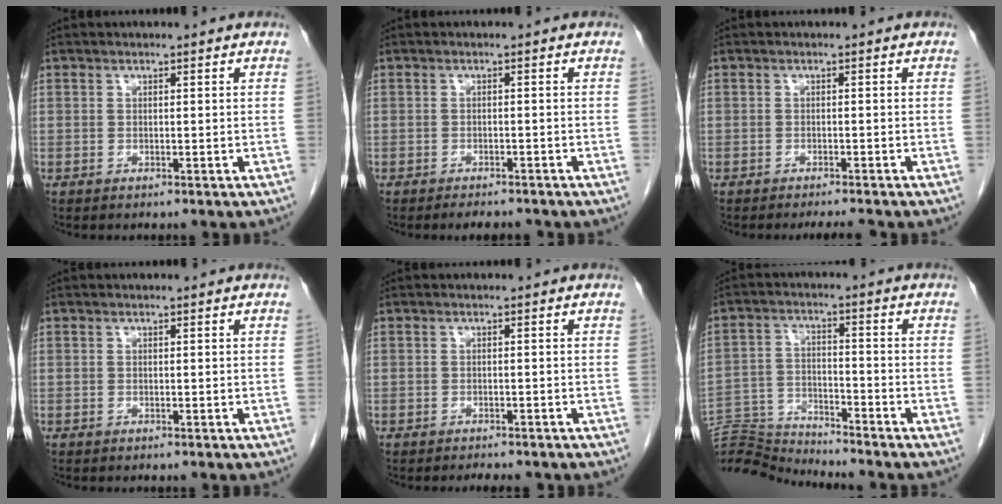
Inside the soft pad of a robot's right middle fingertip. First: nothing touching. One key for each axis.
{"total": 3.2, "fx": -2.9, "fy": 0.8, "fz": 1.1, "tx": -0.014, "ty": -0.004, "tz": -0.037}
{"total": 2.6, "fx": -2.5, "fy": -0.3, "fz": 0.9, "tx": -0.010, "ty": -0.006, "tz": -0.034}
{"total": 0.0}
{"total": 3.0, "fx": -2.6, "fy": 0.7, "fz": 1.2, "tx": -0.018, "ty": -0.005, "tz": -0.029}
{"total": 11.1, "fx": -11.1, "fy": -1.0, "fz": 0.2, "tx": -0.006, "ty": 0.017, "tz": -0.209}